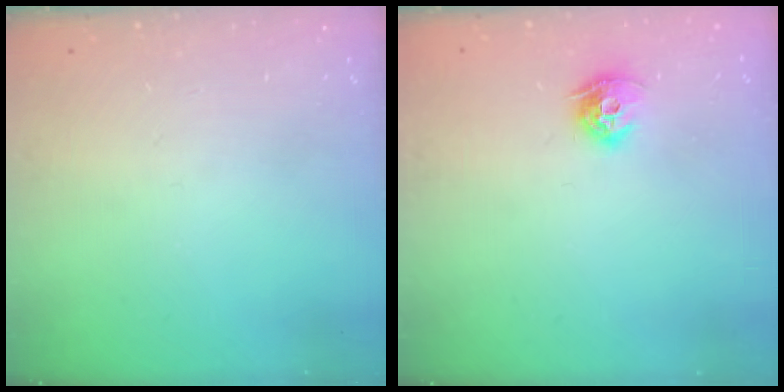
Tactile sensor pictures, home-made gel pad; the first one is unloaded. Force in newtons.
{"total": 7.8, "press": 7.8, "slide": 0.4}